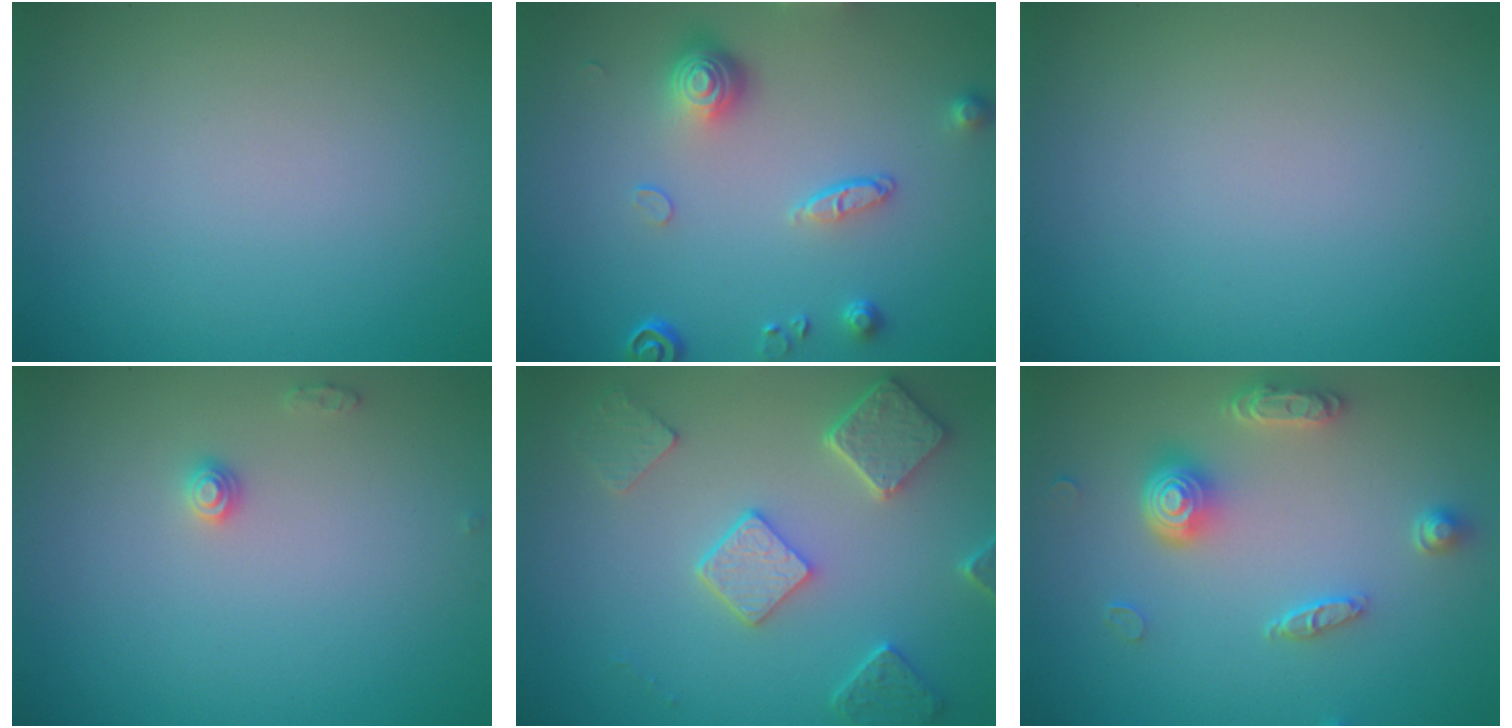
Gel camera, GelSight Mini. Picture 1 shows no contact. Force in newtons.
{"total": 4.2, "press": 3.2, "slide": 2.7}
{"total": 0.0}
{"total": 1.0, "press": 1.0, "slide": 0.1}
{"total": 4.9, "press": 3.9, "slide": 2.8}
{"total": 4.3, "press": 3.4, "slide": 2.6}